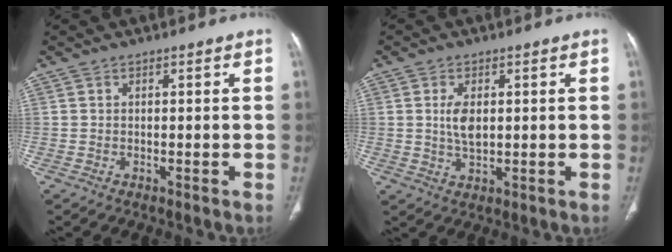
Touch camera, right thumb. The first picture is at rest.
{"total": 4.6, "force": [0.8, 2.5, 3.8], "torque": [-0.073, -0.007, 0.019]}